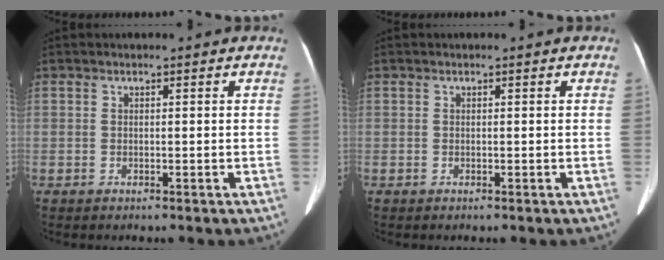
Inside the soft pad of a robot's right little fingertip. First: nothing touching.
{"total": 0.0}